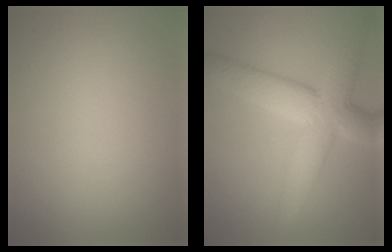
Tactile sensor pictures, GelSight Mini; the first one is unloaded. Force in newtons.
{"total": 7.6, "press": 7.6, "slide": 0.5}